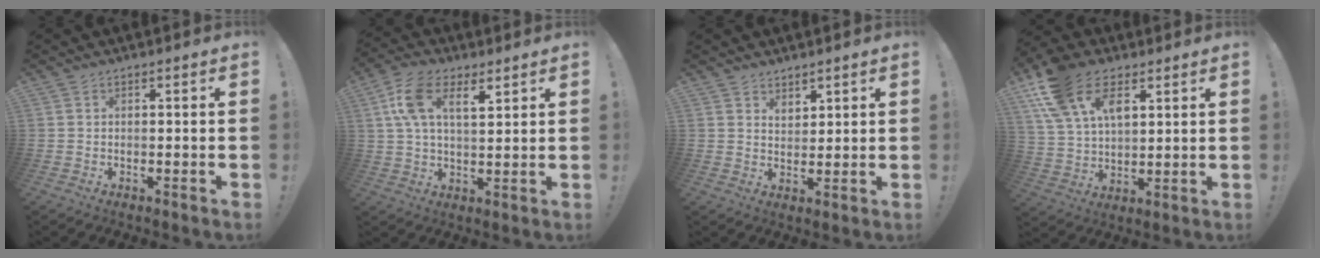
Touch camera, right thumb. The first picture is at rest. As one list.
[{"total": 11.2, "force": [5.7, 5.5, 7.8], "torque": [-0.143, -0.010, 0.104]}, {"total": 3.7, "force": [3.1, 2.1, 0.3], "torque": [0.005, -0.021, 0.055]}, {"total": 17.1, "force": [9.2, 10.3, 10.0], "torque": [-0.192, -0.038, 0.175]}]